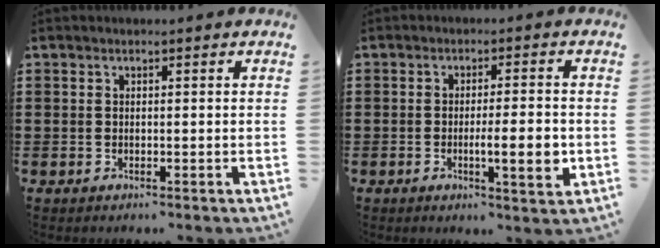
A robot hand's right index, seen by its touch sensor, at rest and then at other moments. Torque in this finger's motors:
{"motor_torque": [1.71, -0.18, 0.42, 0.13]}